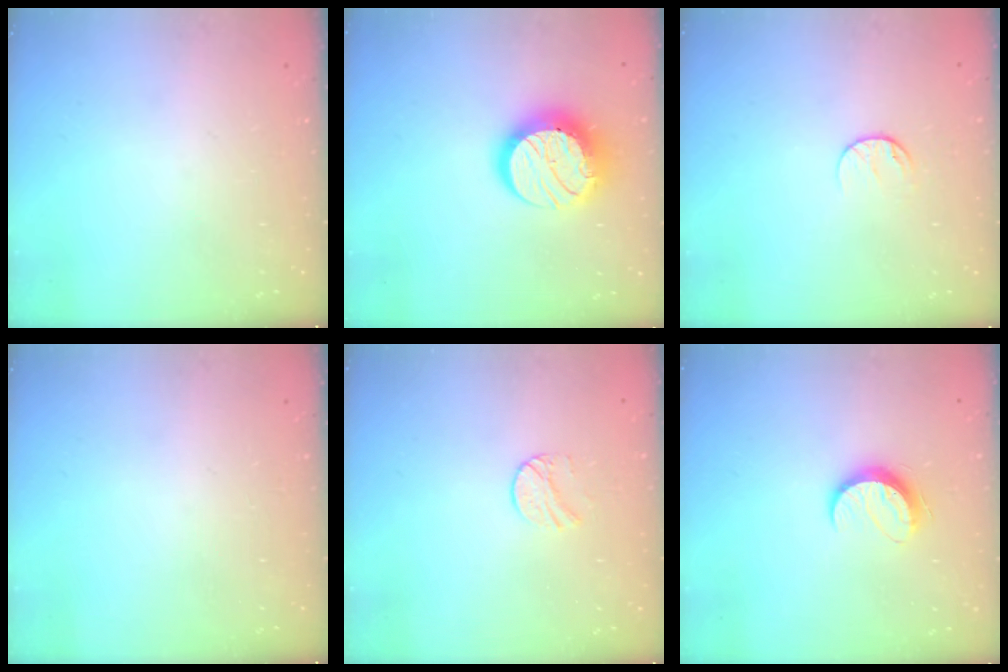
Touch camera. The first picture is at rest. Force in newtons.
{"total": 15.8, "press": 15.7, "slide": 1.2}
{"total": 6.8, "press": 6.8, "slide": 0.4}
{"total": 0.0}
{"total": 6.6, "press": 6.6, "slide": 0.6}
{"total": 8.9, "press": 8.9, "slide": 0.3}